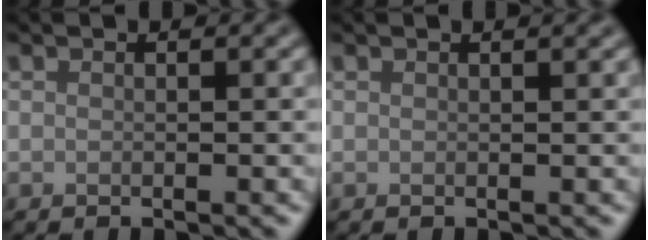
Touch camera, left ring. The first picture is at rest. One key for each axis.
{"total": 0.9, "fx": 0.7, "fy": 0.2, "fz": 0.5, "tx": -0.004, "ty": 0.003, "tz": 0.009}